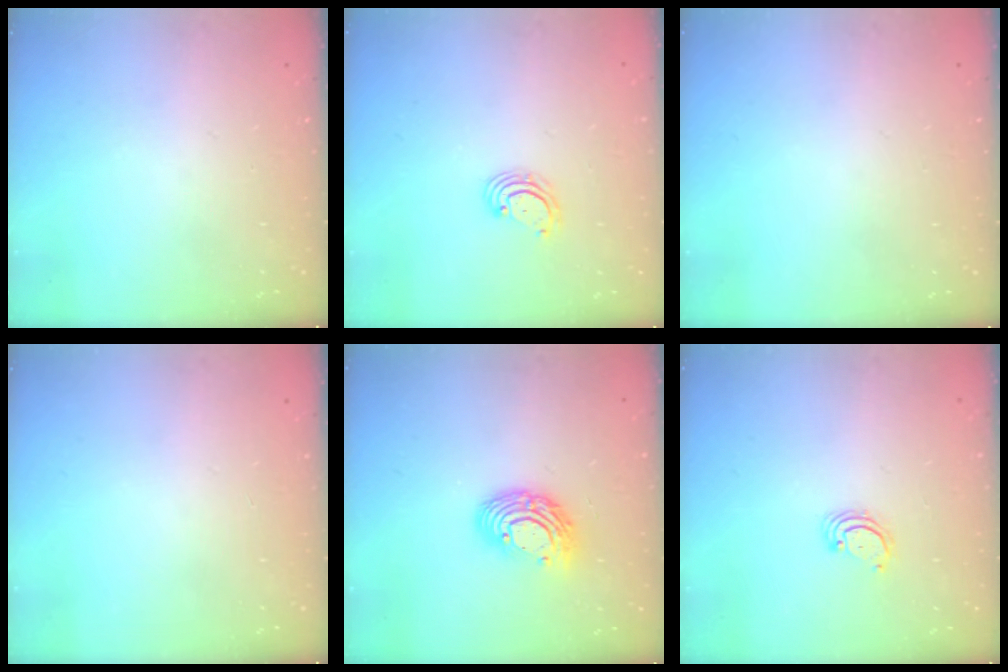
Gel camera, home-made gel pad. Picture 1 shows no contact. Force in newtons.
{"total": 3.3, "press": 3.3, "slide": 0.5}
{"total": 0.0}
{"total": 0.0}
{"total": 11.3, "press": 11.2, "slide": 1.1}
{"total": 2.8, "press": 2.8, "slide": 0.2}